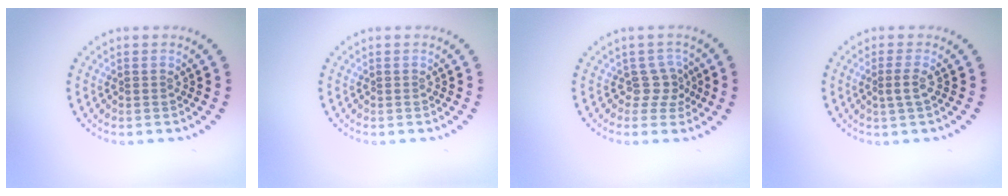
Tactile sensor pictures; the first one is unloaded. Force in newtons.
{"total": 0.0}
{"total": 2.2, "press": 1.7, "slide": 1.4}
{"total": 1.4, "press": 1.0, "slide": 1.0}